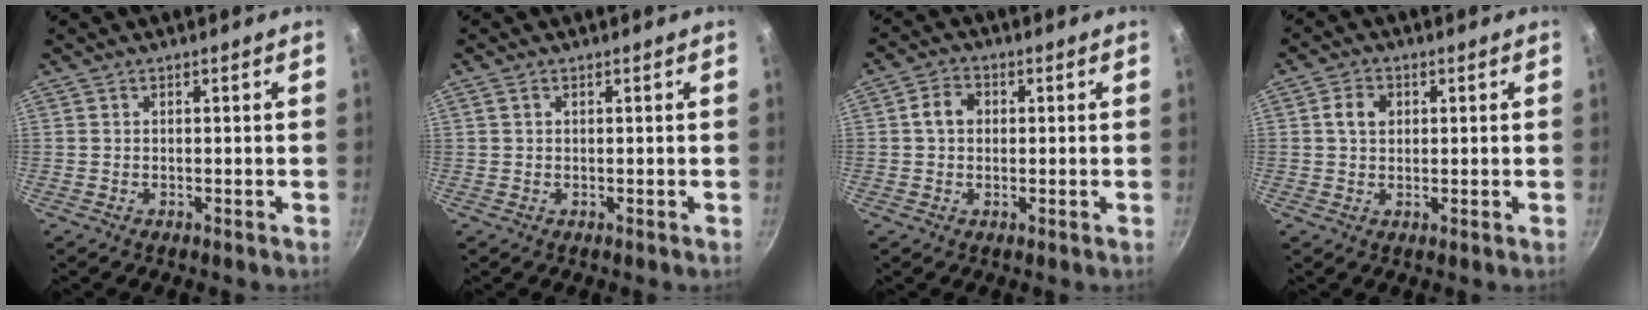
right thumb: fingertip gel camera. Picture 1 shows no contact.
{"total": 0.9, "force": [0.4, 0.6, 0.6], "torque": [-0.011, 0.002, 0.007]}
{"total": 4.3, "force": [0.5, 3.4, 2.6], "torque": [-0.035, 0.012, 0.001]}
{"total": 4.0, "force": [1.0, 3.0, 2.5], "torque": [-0.034, 0.005, 0.013]}